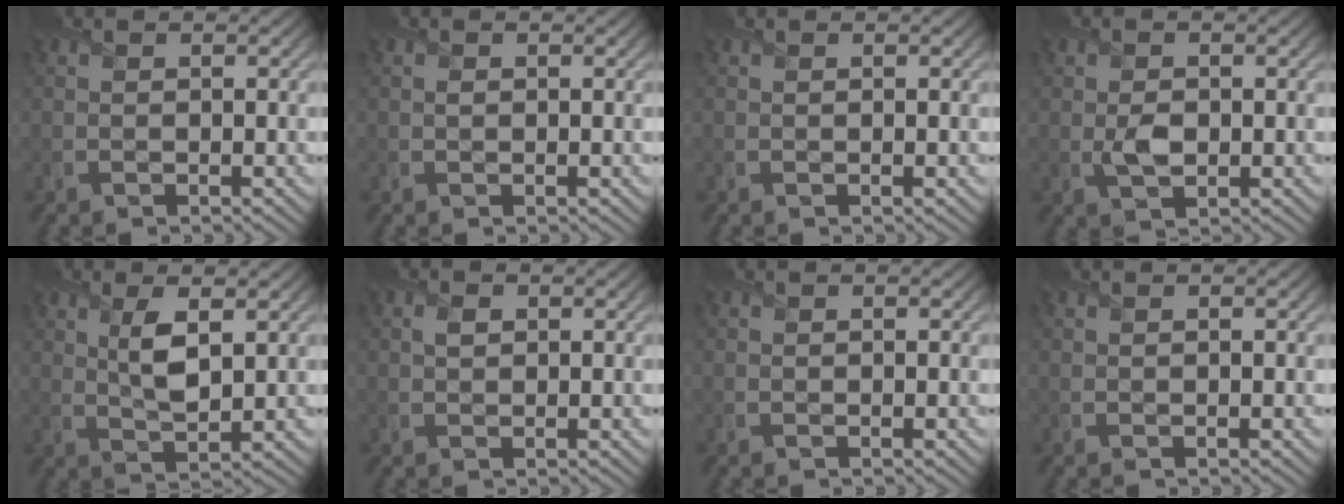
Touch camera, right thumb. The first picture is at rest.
{"total": 0.0}
{"total": 0.0}
{"total": 2.5, "force": [-0.3, 1.6, 1.9], "torque": [-0.044, -0.004, -0.005]}
{"total": 4.6, "force": [1.6, 1.7, 4.0], "torque": [-0.087, -0.001, 0.032]}
{"total": 1.1, "force": [0.4, 0.7, 0.7], "torque": [-0.019, 0.003, 0.003]}
{"total": 0.0}
{"total": 0.0}